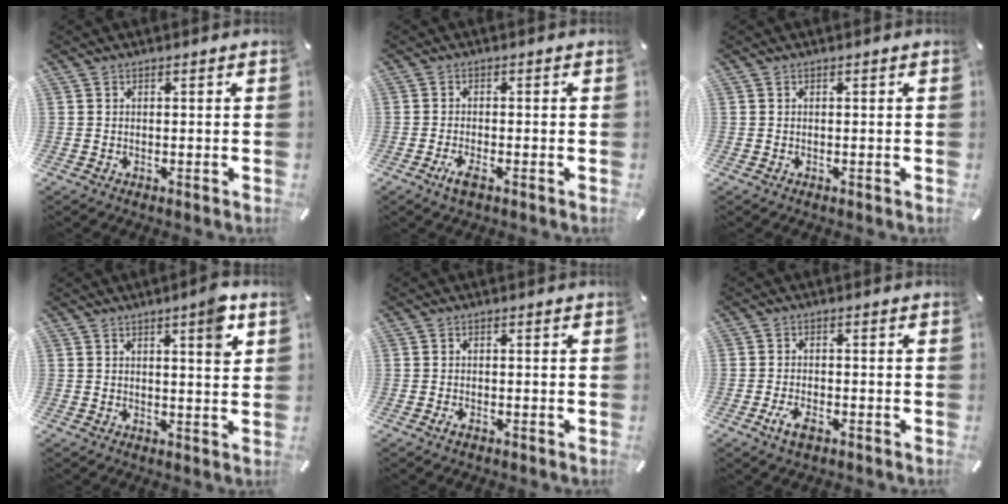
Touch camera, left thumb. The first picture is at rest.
{"total": 2.9, "force": [-1.6, 0.9, 2.3], "torque": [-0.050, 0.000, -0.031]}
{"total": 0.0}
{"total": 6.4, "force": [3.0, 1.1, 5.5], "torque": [-0.074, -0.016, 0.041]}
{"total": 1.2, "force": [-0.7, 0.5, 0.8], "torque": [-0.015, 0.002, -0.014]}
{"total": 3.8, "force": [-2.1, 1.8, 2.6], "torque": [-0.060, 0.003, -0.040]}